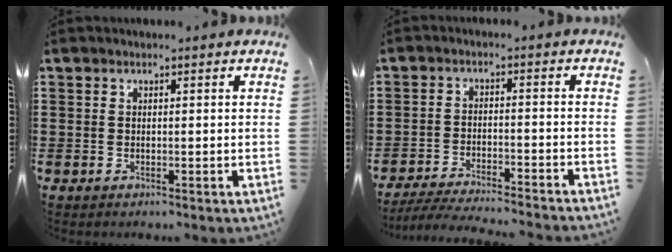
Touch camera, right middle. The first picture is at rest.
{"total": 4.6, "force": [-4.4, -0.2, 1.3], "torque": [-0.027, -0.009, -0.089]}